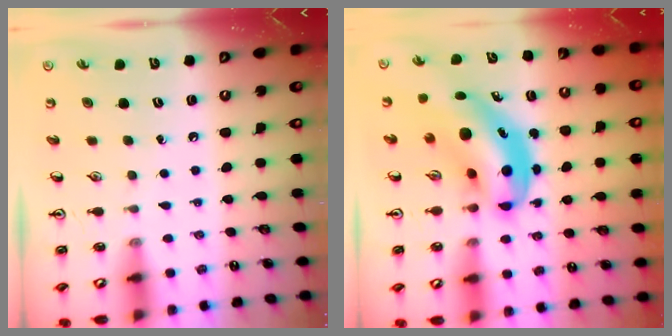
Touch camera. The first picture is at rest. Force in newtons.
{"total": 8.1, "press": 7.8, "slide": 2.0}